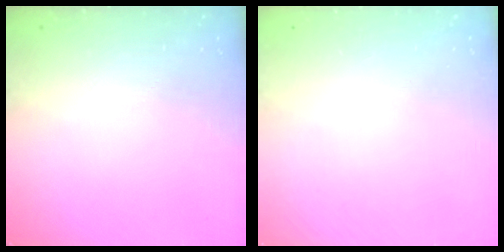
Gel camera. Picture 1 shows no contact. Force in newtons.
{"total": 0.0}